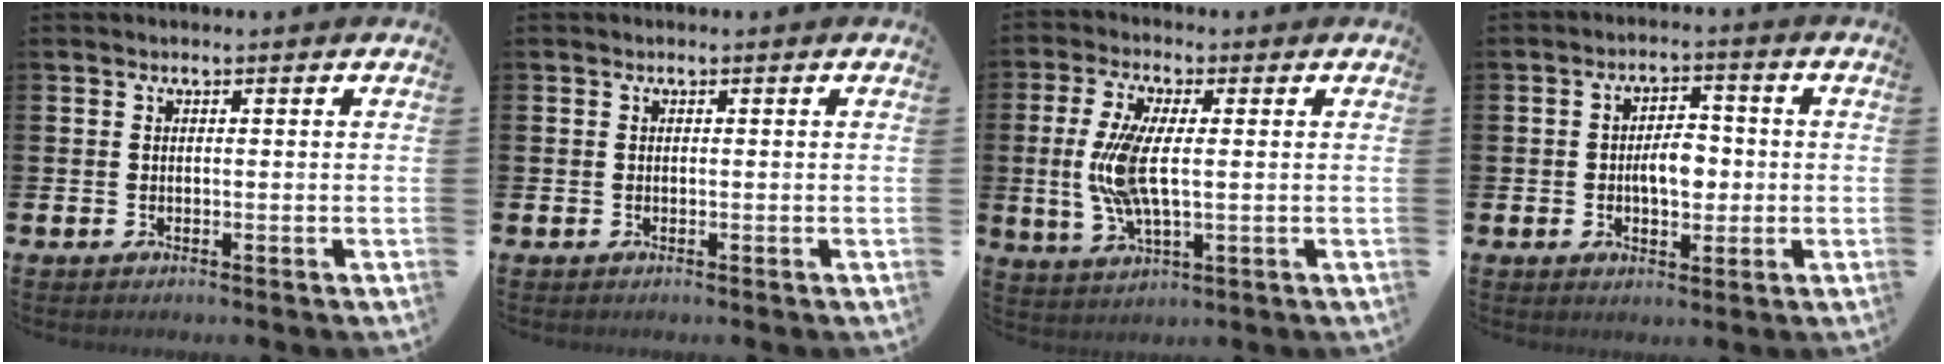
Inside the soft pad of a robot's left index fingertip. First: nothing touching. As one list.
[{"total": 0.0}, {"total": 8.5, "force": [0.8, 3.4, 7.8], "torque": [-0.157, -0.002, 0.008]}, {"total": 4.5, "force": [-0.4, 2.7, 3.6], "torque": [-0.048, 0.001, -0.016]}]